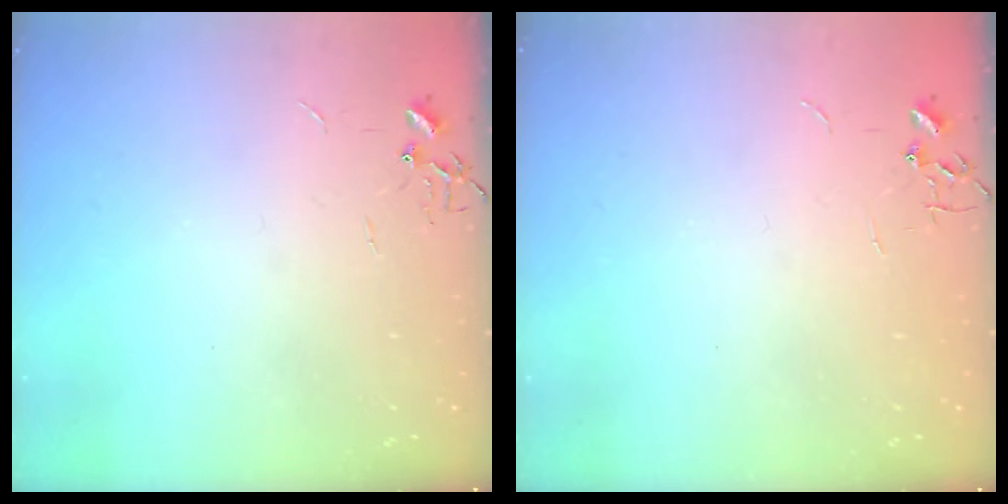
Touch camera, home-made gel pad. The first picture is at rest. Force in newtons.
{"total": 0.0}